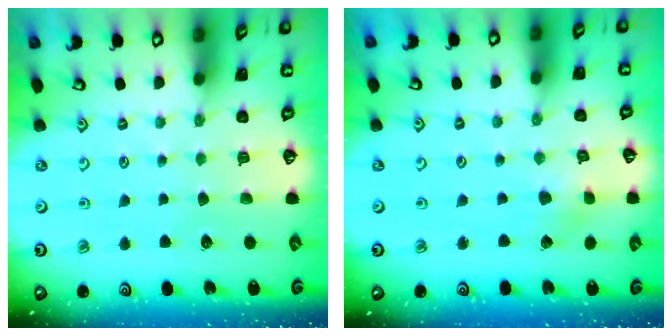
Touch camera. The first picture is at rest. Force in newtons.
{"total": 3.3, "press": 3.3, "slide": 0.6}